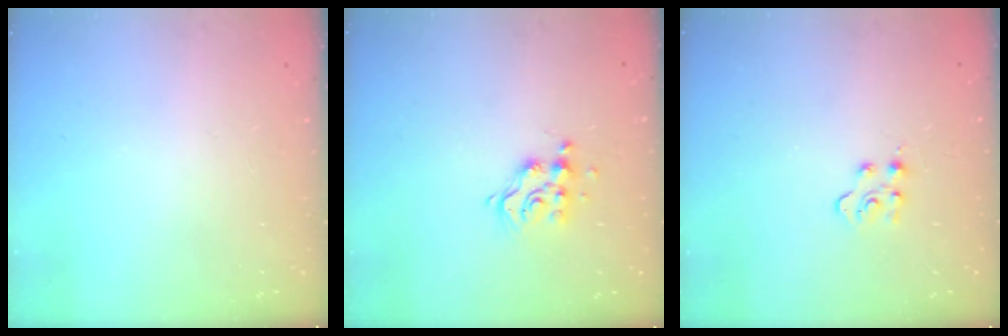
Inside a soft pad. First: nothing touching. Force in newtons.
{"total": 9.2, "press": 9.2, "slide": 0.8}
{"total": 3.4, "press": 3.4, "slide": 0.6}